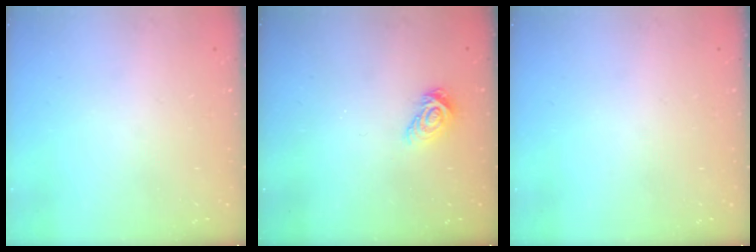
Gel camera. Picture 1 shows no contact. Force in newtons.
{"total": 7.4, "press": 7.4, "slide": 0.2}
{"total": 0.0}